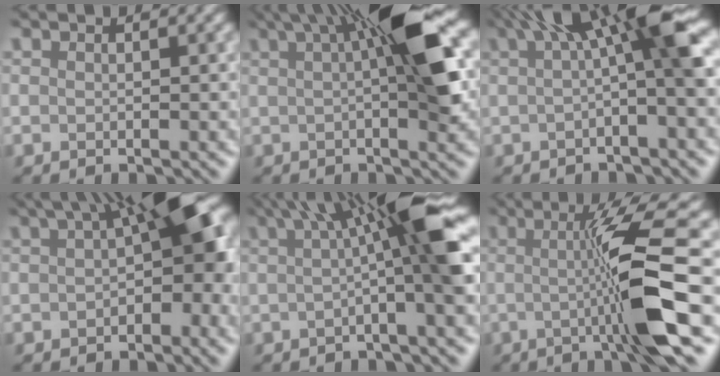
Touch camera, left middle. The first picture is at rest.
{"total": 9.1, "force": [2.8, 1.6, 8.6], "torque": [-0.118, 0.023, 0.045]}
{"total": 6.7, "force": [1.7, 0.8, 6.4], "torque": [-0.086, 0.024, 0.020]}
{"total": 8.5, "force": [1.3, 3.1, 7.8], "torque": [-0.089, 0.030, 0.012]}
{"total": 8.7, "force": [1.8, 1.1, 8.5], "torque": [-0.109, 0.026, 0.023]}
{"total": 7.6, "force": [-0.7, 0.5, 7.5], "torque": [-0.120, 0.002, -0.009]}